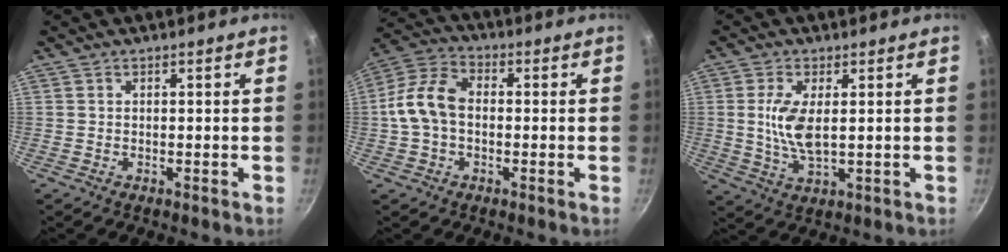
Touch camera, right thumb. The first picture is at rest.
{"total": 10.3, "force": [-0.4, 7.0, 7.5], "torque": [-0.149, 0.032, -0.017]}
{"total": 7.4, "force": [0.9, 3.1, 6.6], "torque": [-0.141, -0.012, 0.021]}